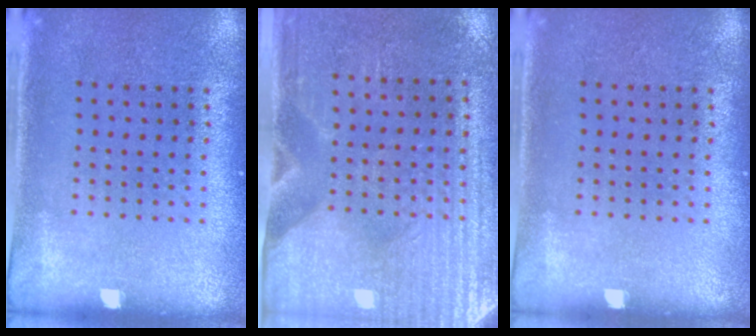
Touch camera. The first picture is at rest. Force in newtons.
{"total": 3.0, "press": 2.7, "slide": 1.4}
{"total": 0.0}